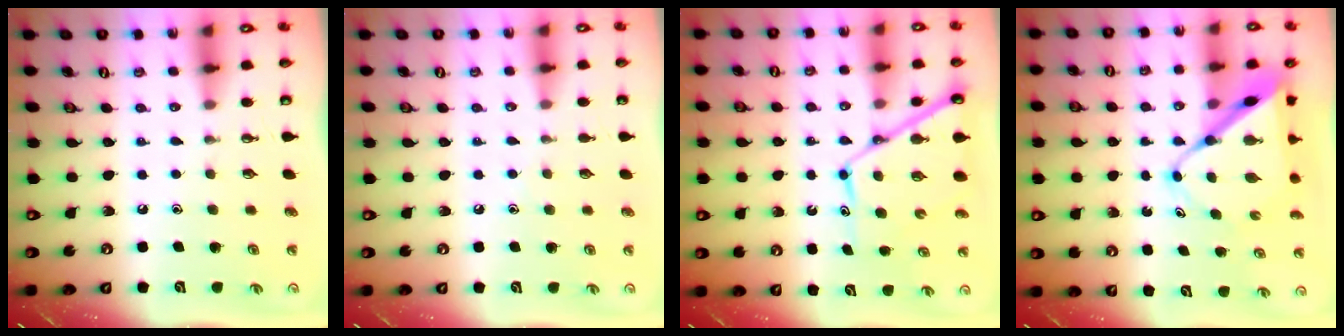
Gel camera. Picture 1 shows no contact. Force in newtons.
{"total": 3.0, "press": 2.9, "slide": 0.4}
{"total": 11.5, "press": 11.5, "slide": 1.1}
{"total": 10.8, "press": 10.7, "slide": 1.2}